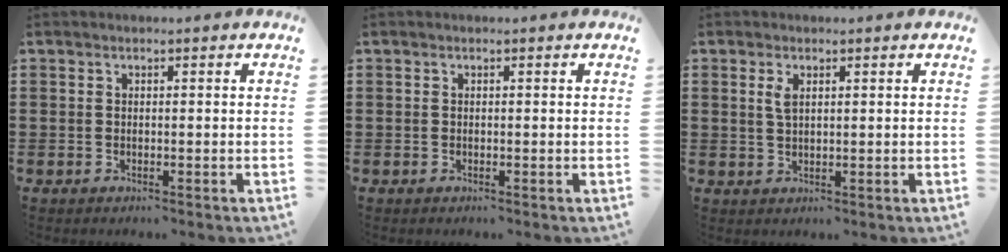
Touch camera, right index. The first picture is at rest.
{"total": 0.0}
{"total": 2.1, "force": [0.8, 0.9, 1.7], "torque": [-0.038, 0.004, 0.013]}